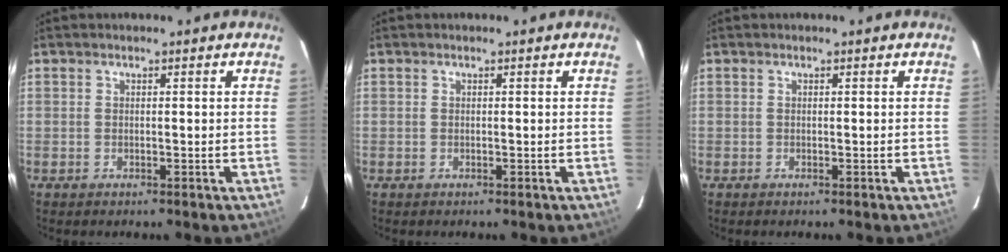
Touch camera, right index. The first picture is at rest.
{"total": 0.0}
{"total": 0.0}